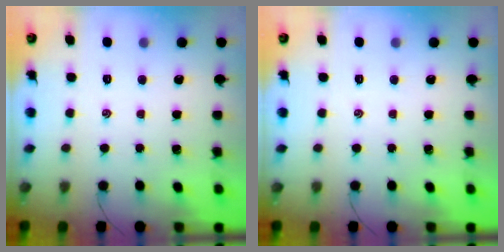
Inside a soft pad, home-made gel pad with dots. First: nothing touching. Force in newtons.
{"total": 0.0}